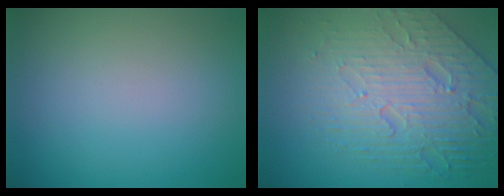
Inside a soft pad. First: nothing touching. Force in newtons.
{"total": 7.3, "press": 5.5, "slide": 4.8}